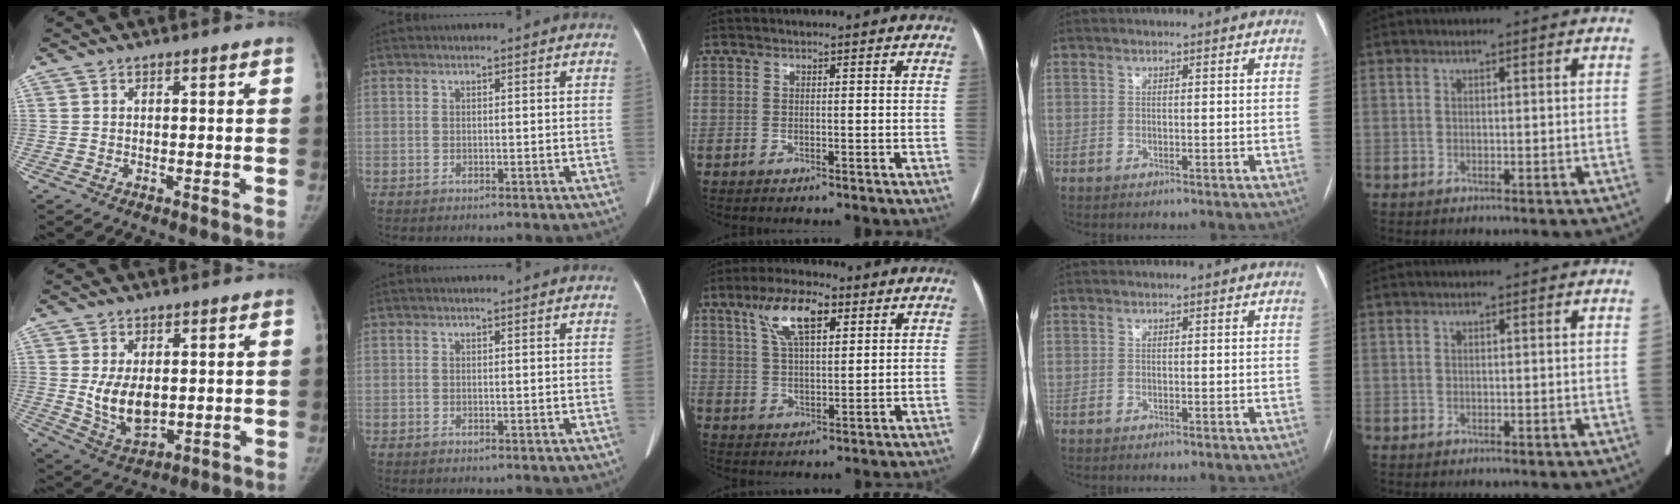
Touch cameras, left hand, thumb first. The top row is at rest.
{"thumb": {"total": 9.0, "force": [0.7, 5.6, 7.0], "torque": [-0.104, -0.018, 0.031]}, "index": {"total": 0.9, "force": [0.8, 0.0, 0.3], "torque": [-0.008, 0.011, 0.011]}, "middle": {"total": 9.5, "force": [4.9, 3.3, 7.5], "torque": [-0.147, 0.020, 0.092]}}